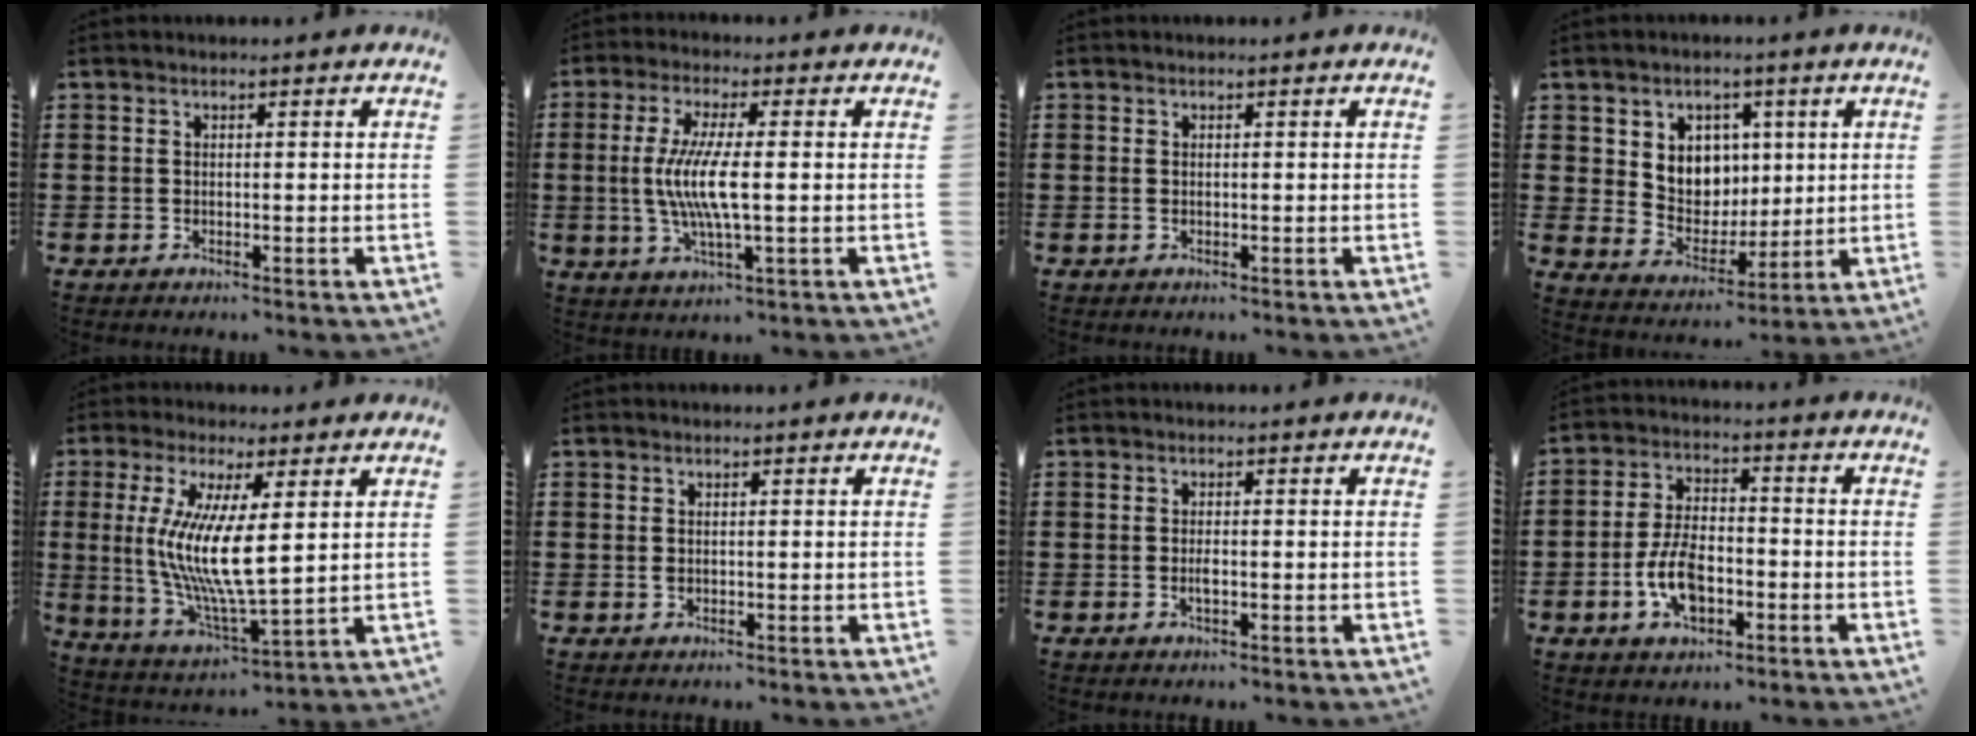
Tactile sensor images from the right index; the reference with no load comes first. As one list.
[{"total": 7.5, "force": [-0.3, 1.2, 7.4], "torque": [-0.154, -0.010, -0.013]}, {"total": 0.7, "force": [-0.1, 0.4, 0.6], "torque": [-0.014, 0.002, -0.002]}, {"total": 6.7, "force": [2.5, 6.0, 1.6], "torque": [-0.049, -0.003, 0.045]}, {"total": 9.8, "force": [2.0, 2.2, 9.4], "torque": [-0.203, -0.015, 0.033]}, {"total": 0.9, "force": [0.0, 0.5, 0.7], "torque": [-0.015, 0.003, -0.001]}, {"total": 1.4, "force": [-0.3, 0.4, 1.3], "torque": [-0.032, -0.004, -0.007]}, {"total": 7.7, "force": [-2.6, 4.1, 5.9], "torque": [-0.133, 0.002, -0.052]}]